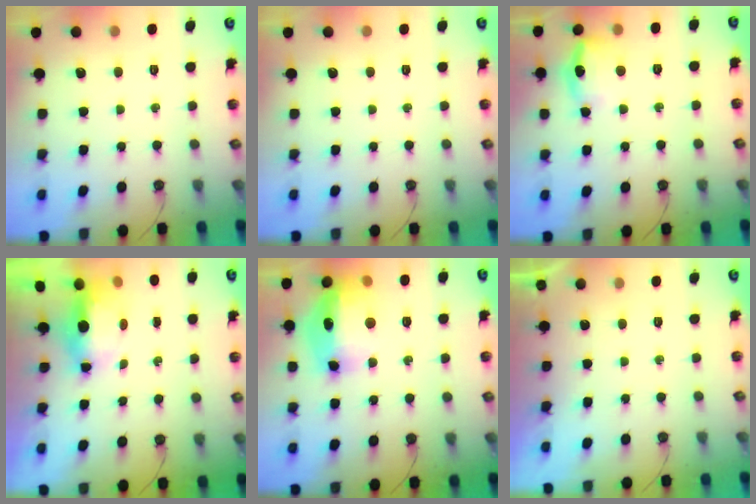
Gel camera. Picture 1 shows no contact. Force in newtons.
{"total": 0.0}
{"total": 12.8, "press": 12.8, "slide": 1.0}
{"total": 6.9, "press": 6.8, "slide": 1.3}
{"total": 17.7, "press": 17.7, "slide": 1.5}
{"total": 0.0}